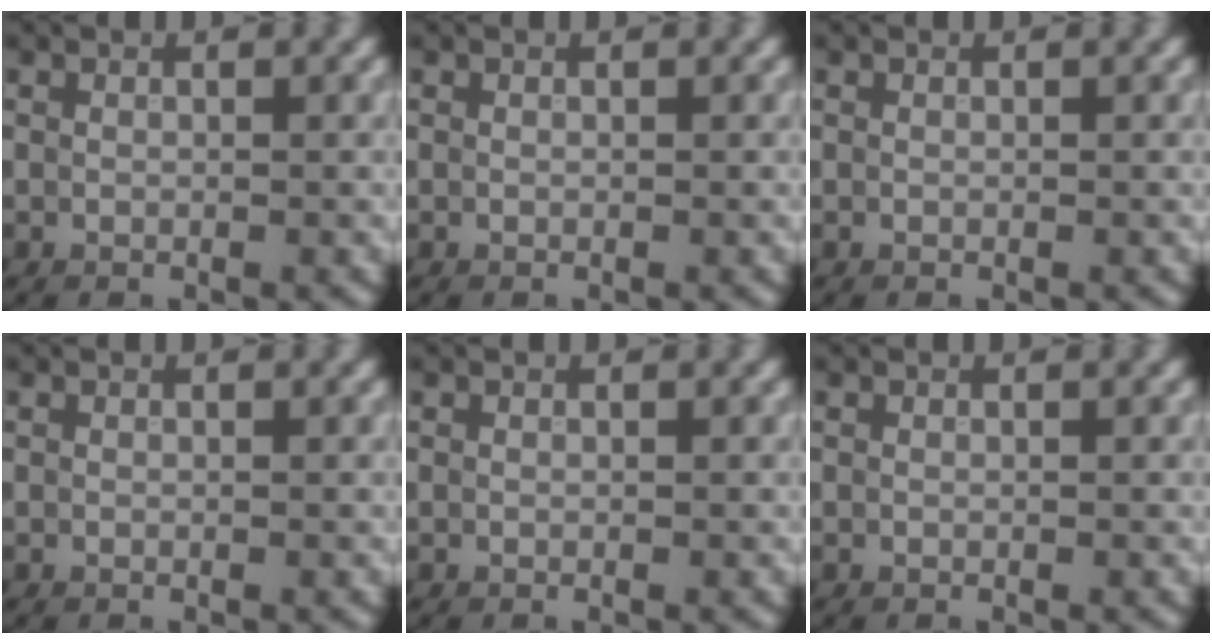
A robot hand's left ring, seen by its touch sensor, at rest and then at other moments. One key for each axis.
{"total": 0.0}
{"total": 0.0}
{"total": 0.0}
{"total": 0.0}
{"total": 0.0}